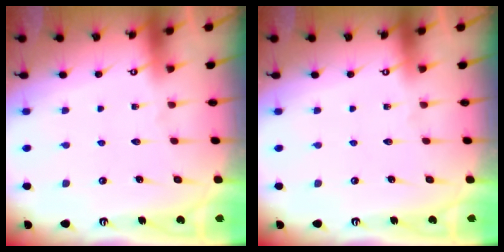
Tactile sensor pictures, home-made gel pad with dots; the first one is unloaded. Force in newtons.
{"total": 0.0}